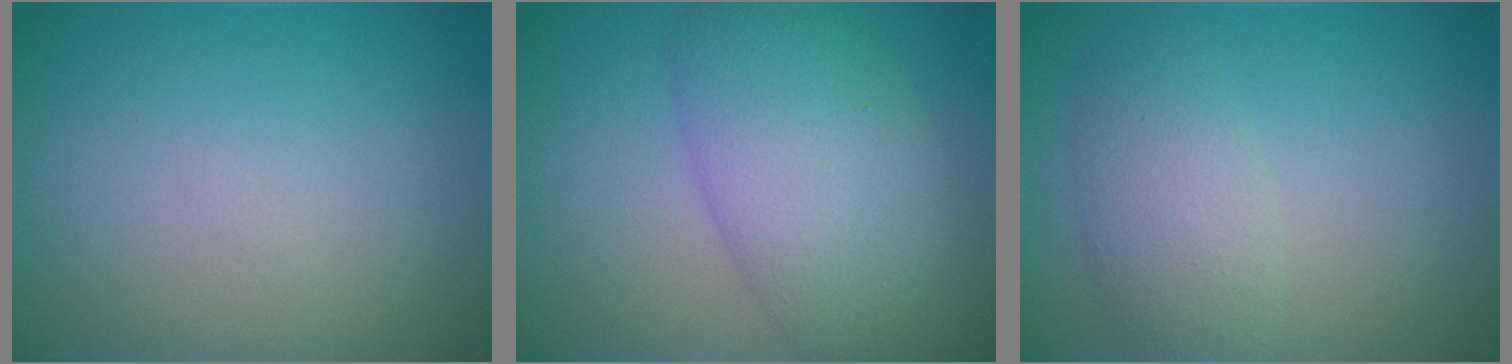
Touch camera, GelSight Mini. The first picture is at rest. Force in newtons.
{"total": 8.5, "press": 8.5, "slide": 0.5}
{"total": 3.5, "press": 3.5, "slide": 0.2}